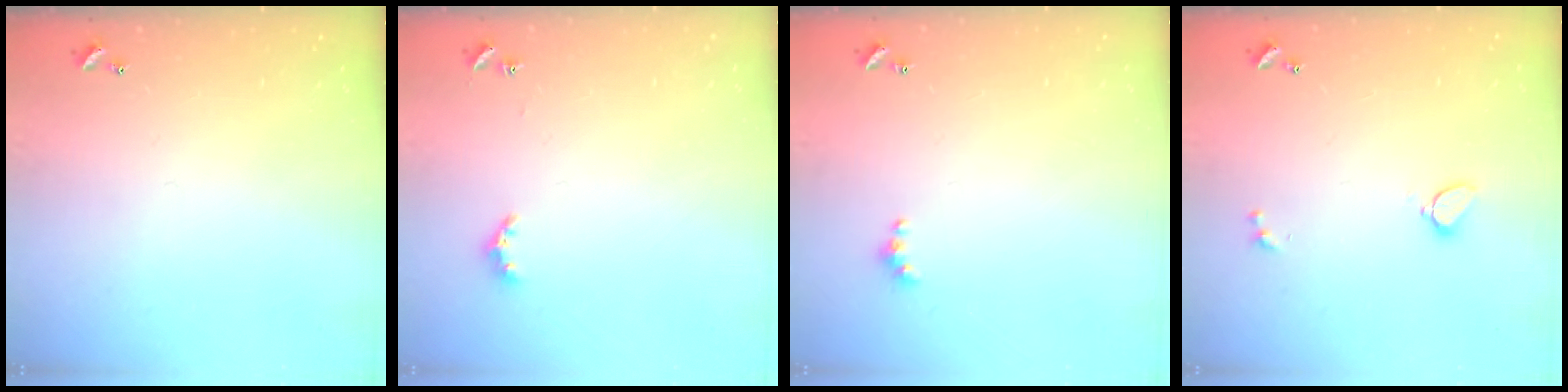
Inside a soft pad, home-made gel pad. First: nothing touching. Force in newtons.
{"total": 3.6, "press": 3.5, "slide": 0.5}
{"total": 2.0, "press": 2.0, "slide": 0.5}
{"total": 2.9, "press": 2.3, "slide": 1.9}